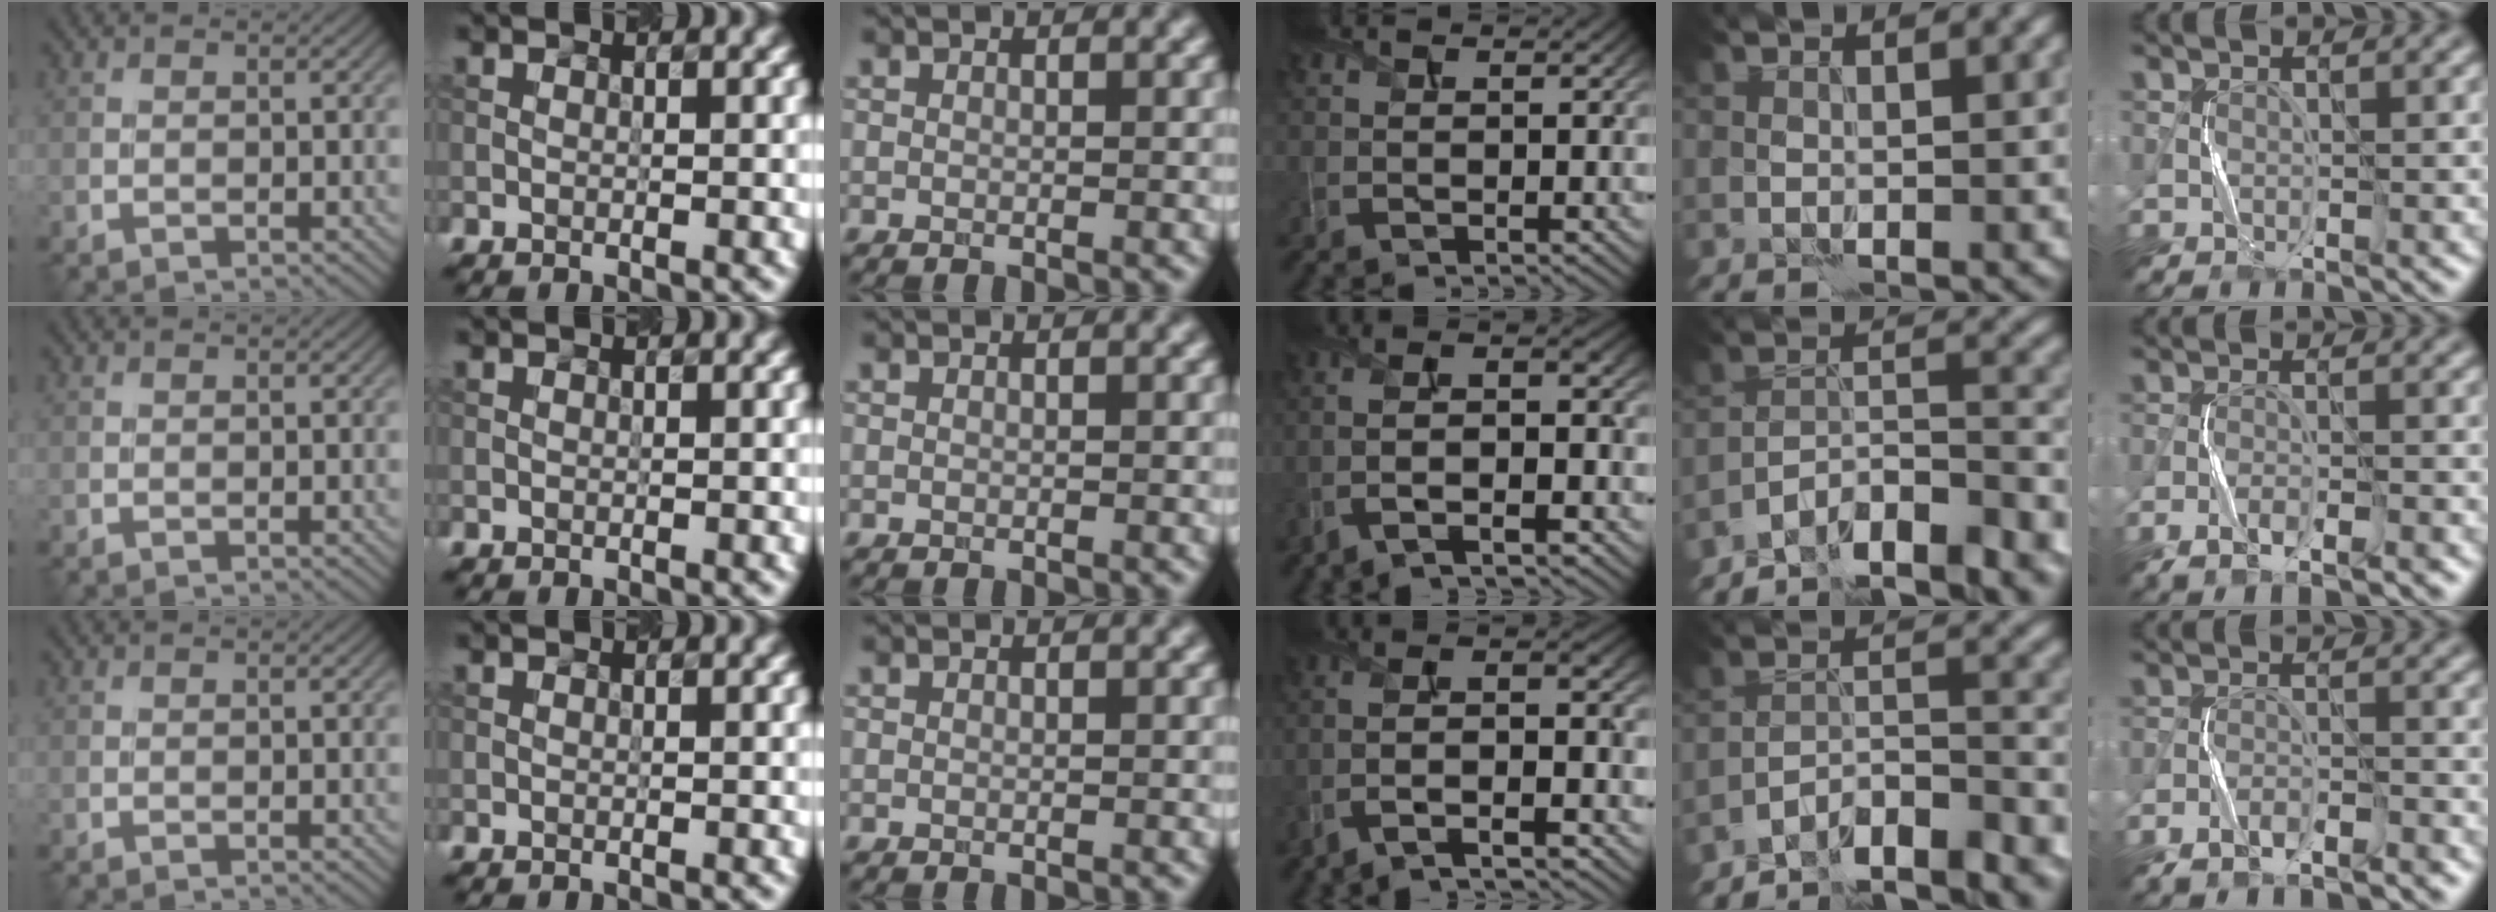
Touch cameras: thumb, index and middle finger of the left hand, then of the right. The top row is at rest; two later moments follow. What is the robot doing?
{"motion": "squeeze", "object": "sponge"}